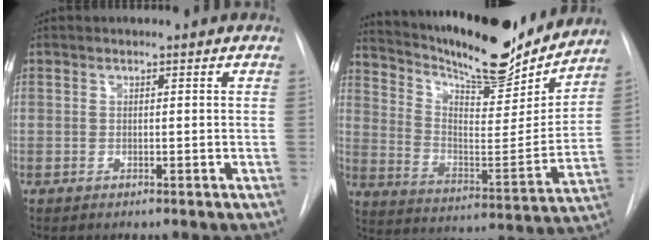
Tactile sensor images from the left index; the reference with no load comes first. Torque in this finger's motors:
{"motor_torque": [1.06, -1.08, 0.85, 0.14]}